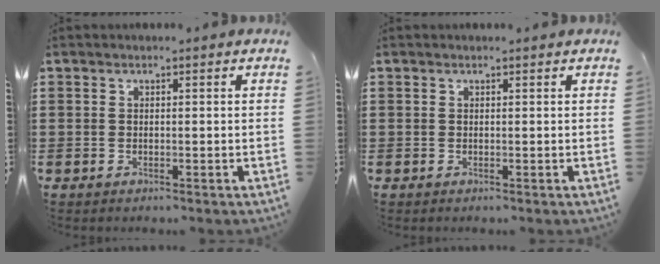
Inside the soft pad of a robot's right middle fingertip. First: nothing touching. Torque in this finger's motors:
{"motor_torque": [0.00, 0.00, 0.04, -0.01]}